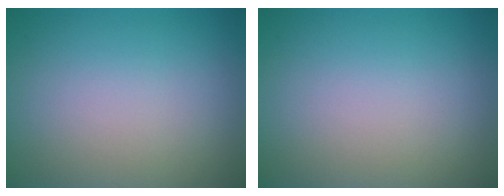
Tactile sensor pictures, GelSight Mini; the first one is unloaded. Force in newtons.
{"total": 0.0}